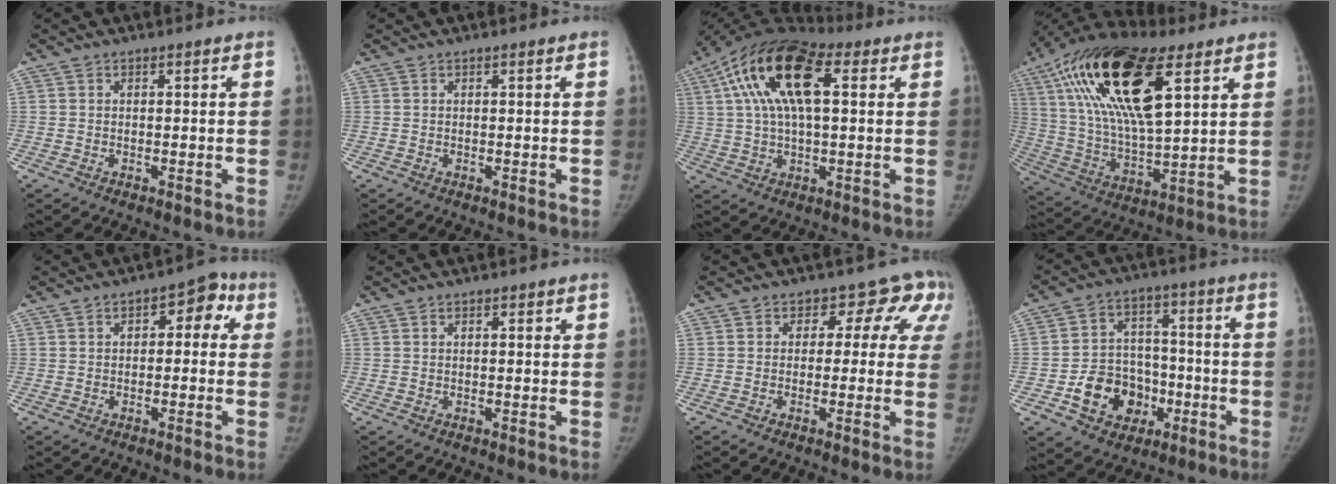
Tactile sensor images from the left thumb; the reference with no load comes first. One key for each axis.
{"total": 0.0}
{"total": 18.0, "fx": 5.2, "fy": 8.5, "fz": 15.0, "tx": -0.277, "ty": 0.027, "tz": 0.082}
{"total": 26.8, "fx": 11.4, "fy": 10.7, "fz": 21.8, "tx": -0.408, "ty": -0.009, "tz": 0.202}
{"total": 5.8, "fx": 1.0, "fy": 3.6, "fz": 4.5, "tx": -0.022, "ty": 0.021, "tz": 0.001}
{"total": 0.8, "fx": 0.4, "fy": 0.3, "fz": 0.6, "tx": -0.005, "ty": 0.001, "tz": 0.004}
{"total": 8.7, "fx": 2.9, "fy": 6.5, "fz": 5.0, "tx": 0.005, "ty": 0.008, "tz": 0.017}
{"total": 13.8, "fx": -5.0, "fy": 11.1, "fz": 6.5, "tx": -0.059, "ty": 0.044, "tz": -0.074}